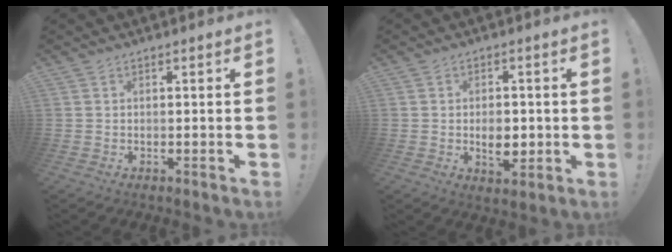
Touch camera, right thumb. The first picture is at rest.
{"total": 6.3, "force": [-0.8, 4.1, 4.7], "torque": [-0.055, -0.001, -0.014]}